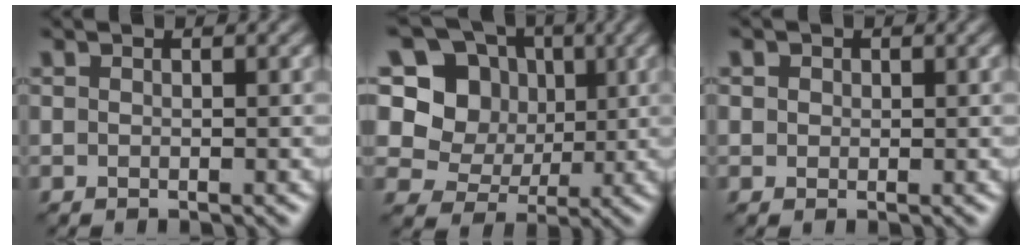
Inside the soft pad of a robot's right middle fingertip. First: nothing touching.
{"total": 7.5, "force": [1.9, 6.6, 3.2], "torque": [-0.066, 0.011, 0.012]}
{"total": 1.2, "force": [0.5, 1.1, 0.3], "torque": [-0.007, -0.001, 0.007]}